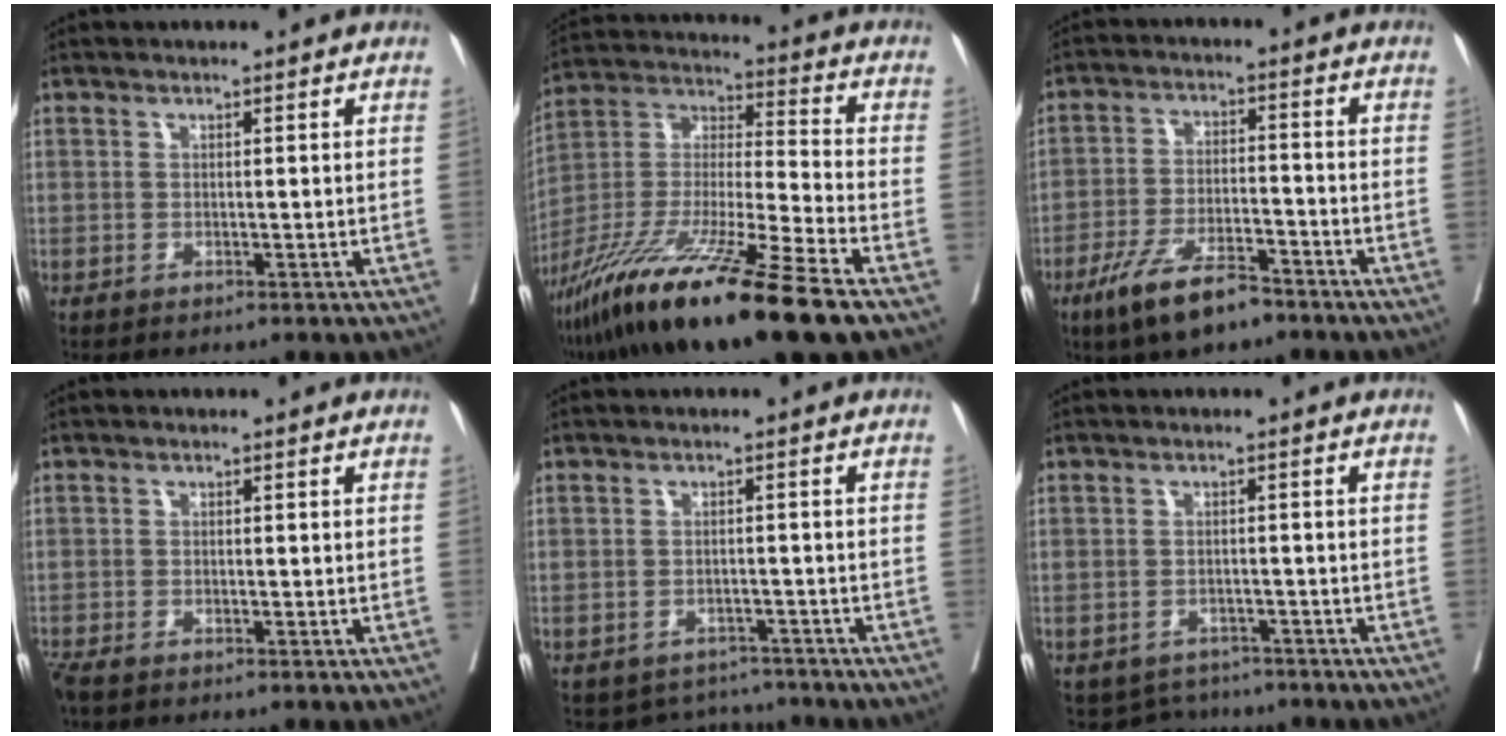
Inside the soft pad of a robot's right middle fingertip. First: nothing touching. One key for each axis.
{"total": 21.9, "fx": -14.5, "fy": 0.2, "fz": 16.5, "tx": -0.321, "ty": -0.055, "tz": -0.266}
{"total": 9.3, "fx": -6.5, "fy": 2.5, "fz": 6.1, "tx": -0.119, "ty": -0.011, "tz": -0.114}
{"total": 2.3, "fx": -1.9, "fy": 0.7, "fz": 1.1, "tx": -0.027, "ty": -0.008, "tz": -0.036}
{"total": 5.1, "fx": -4.5, "fy": 2.2, "fz": -0.6, "tx": 0.016, "ty": 0.018, "tz": -0.058}
{"total": 4.7, "fx": -4.0, "fy": 2.4, "fz": -0.6, "tx": 0.014, "ty": 0.007, "tz": -0.055}